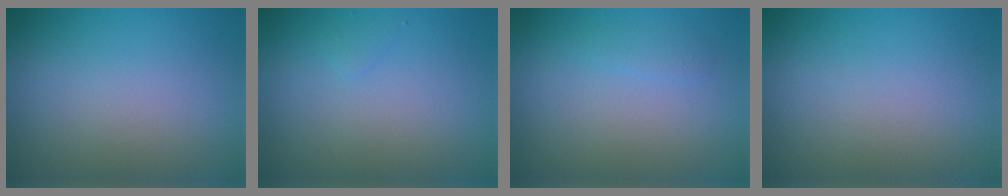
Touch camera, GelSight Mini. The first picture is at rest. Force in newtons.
{"total": 0.6, "press": 0.6, "slide": 0.0}
{"total": 0.9, "press": 0.9, "slide": 0.0}
{"total": 0.0}